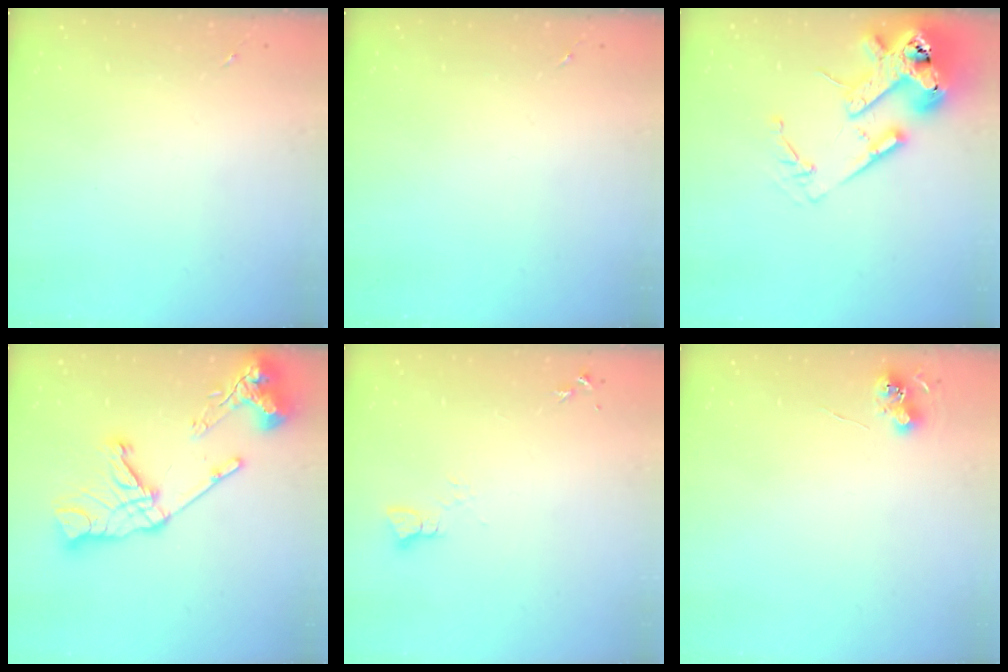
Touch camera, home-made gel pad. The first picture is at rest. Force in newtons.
{"total": 0.0}
{"total": 18.0, "press": 17.9, "slide": 2.6}
{"total": 20.1, "press": 20.0, "slide": 2.3}
{"total": 2.2, "press": 2.2, "slide": 0.2}
{"total": 6.2, "press": 6.2, "slide": 0.5}